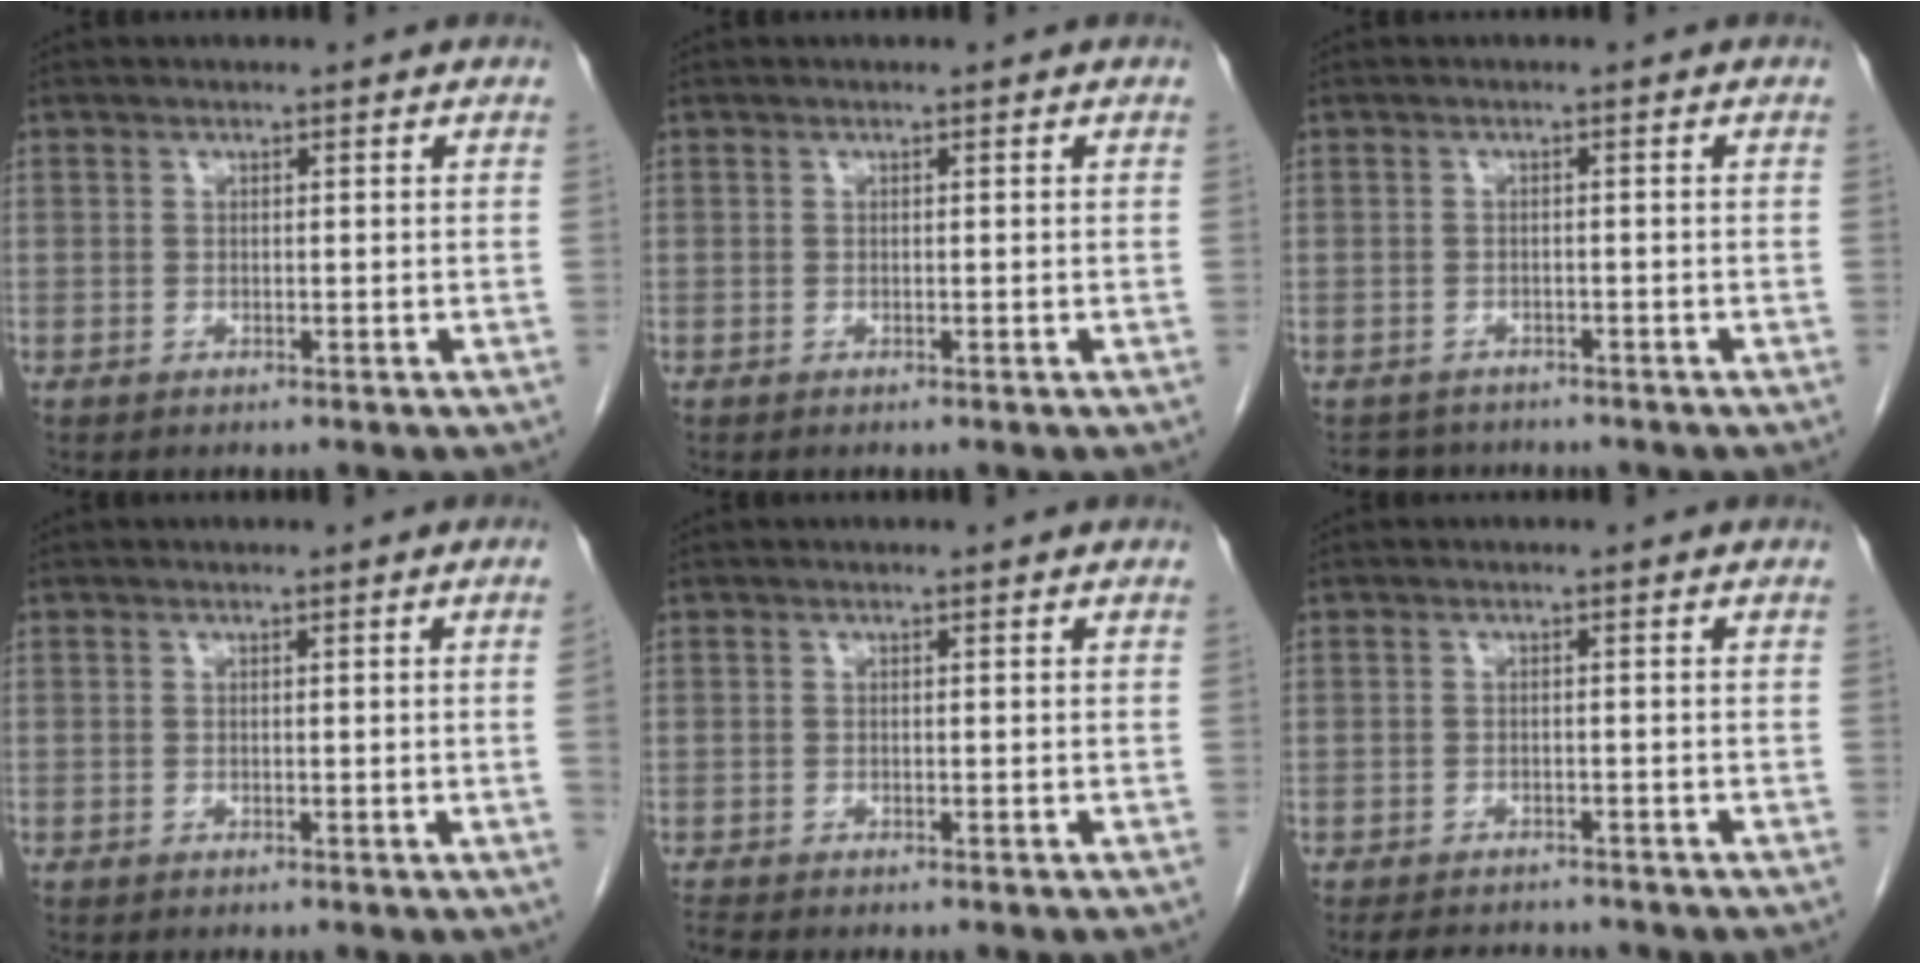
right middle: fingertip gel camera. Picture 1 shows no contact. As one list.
[{"total": 0.0}, {"total": 3.4, "force": [-3.0, 1.4, -0.3], "torque": [0.003, -0.002, -0.047]}, {"total": 1.5, "force": [-0.2, -0.7, 1.3], "torque": [-0.009, 0.000, -0.002]}, {"total": 0.9, "force": [-0.9, -0.1, 0.1], "torque": [-0.011, -0.007, -0.018]}, {"total": 5.3, "force": [-4.9, 1.5, 1.3], "torque": [-0.015, -0.005, -0.069]}]